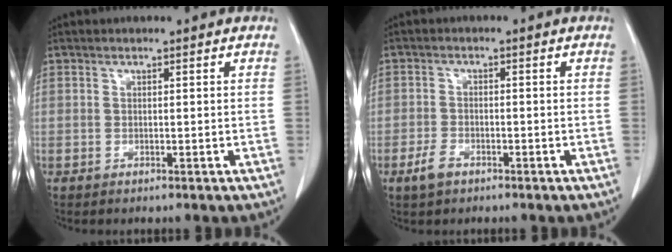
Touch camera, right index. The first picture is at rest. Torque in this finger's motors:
{"motor_torque": [-0.17, -0.19, -0.40, -0.21]}